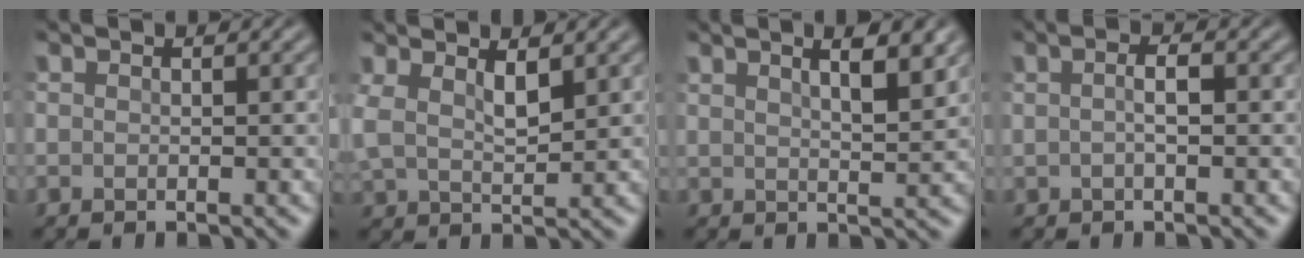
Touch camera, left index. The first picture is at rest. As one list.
[{"total": 3.6, "force": [1.5, 1.5, 2.8], "torque": [-0.074, -0.001, 0.029]}, {"total": 4.6, "force": [2.8, 1.5, 3.4], "torque": [-0.027, 0.015, 0.023]}, {"total": 1.7, "force": [-0.1, 0.5, 1.6], "torque": [-0.026, -0.004, -0.003]}]